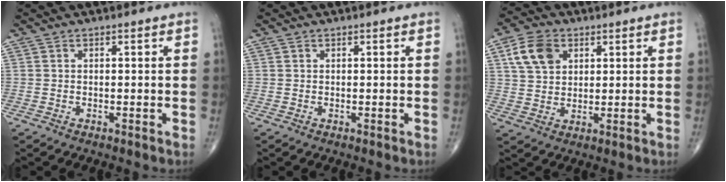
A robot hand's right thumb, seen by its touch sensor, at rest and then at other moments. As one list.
[{"total": 0.0}, {"total": 8.4, "force": [3.3, 5.9, 4.9], "torque": [-0.077, -0.004, 0.062]}]